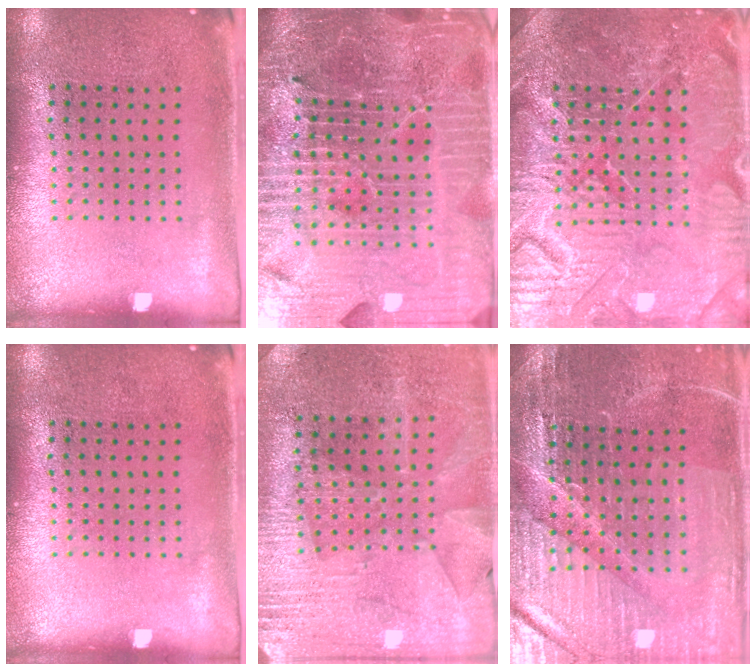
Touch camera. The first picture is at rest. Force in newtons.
{"total": 6.9, "press": 6.0, "slide": 3.3}
{"total": 5.4, "press": 5.3, "slide": 0.7}
{"total": 0.0}
{"total": 2.8, "press": 2.7, "slide": 0.6}
{"total": 3.8, "press": 3.8, "slide": 0.7}